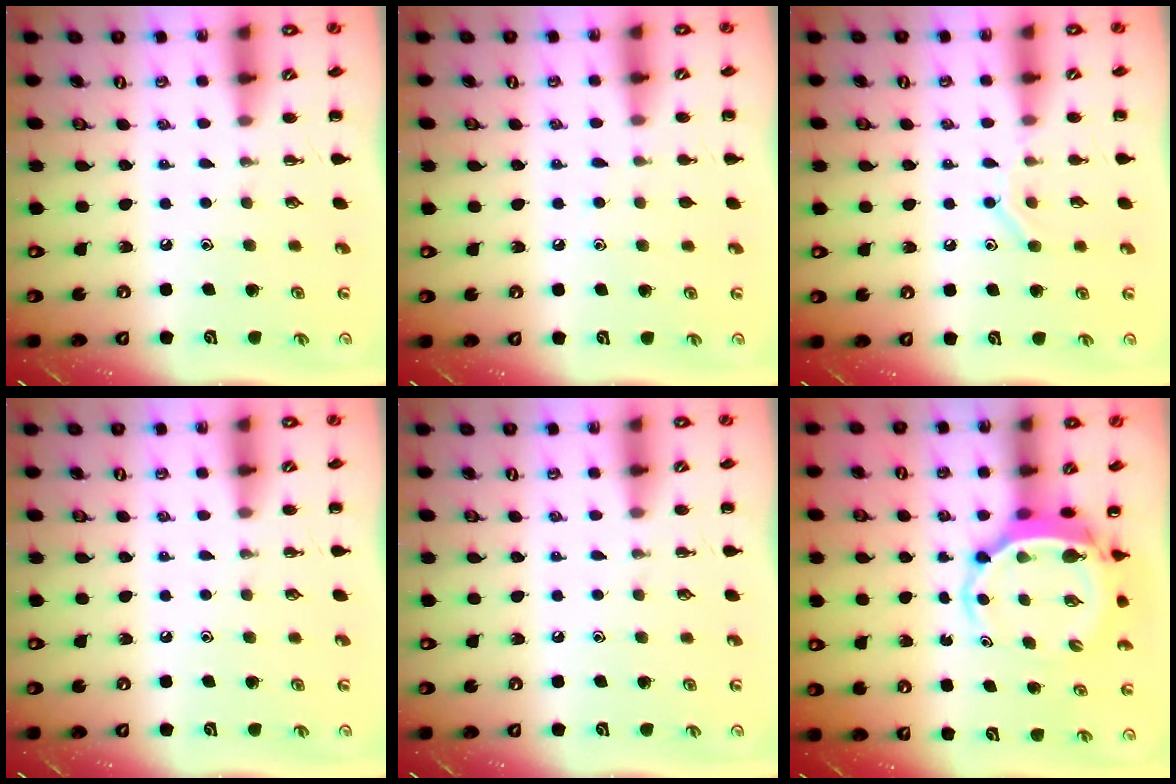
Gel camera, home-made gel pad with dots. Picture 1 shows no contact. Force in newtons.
{"total": 4.6, "press": 4.4, "slide": 1.5}
{"total": 8.7, "press": 8.5, "slide": 1.6}
{"total": 0.0}
{"total": 0.0}
{"total": 5.1, "press": 4.9, "slide": 1.2}